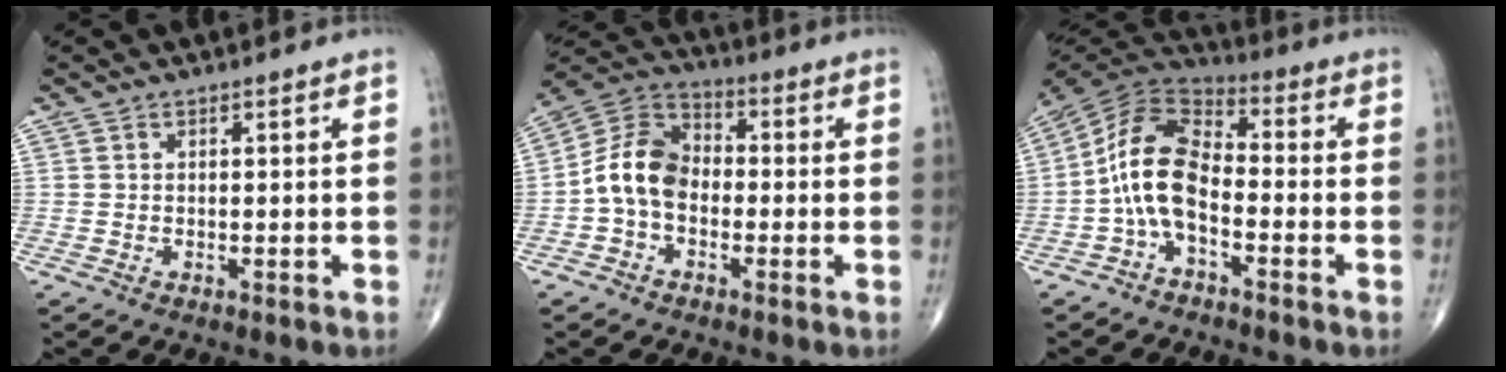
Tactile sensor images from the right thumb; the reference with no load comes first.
{"total": 11.1, "force": [-2.1, 8.0, 7.4], "torque": [-0.125, 0.035, -0.057]}
{"total": 11.7, "force": [-3.0, 6.3, 9.4], "torque": [-0.179, 0.048, -0.072]}